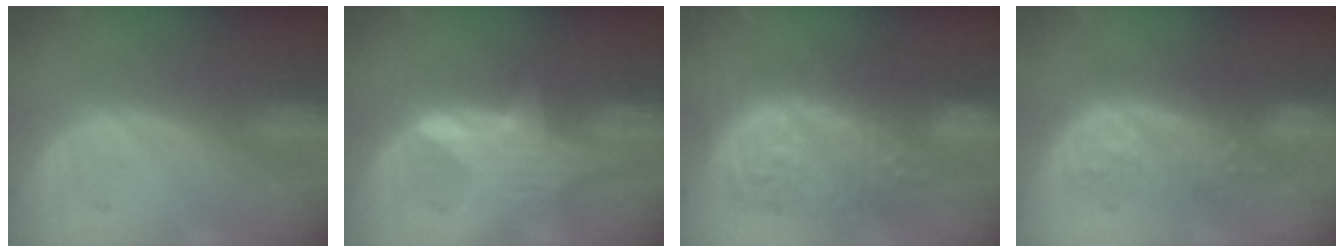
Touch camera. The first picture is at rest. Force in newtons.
{"total": 6.0, "press": 5.9, "slide": 0.9}
{"total": 13.4, "press": 13.3, "slide": 1.4}
{"total": 9.1, "press": 8.9, "slide": 2.1}